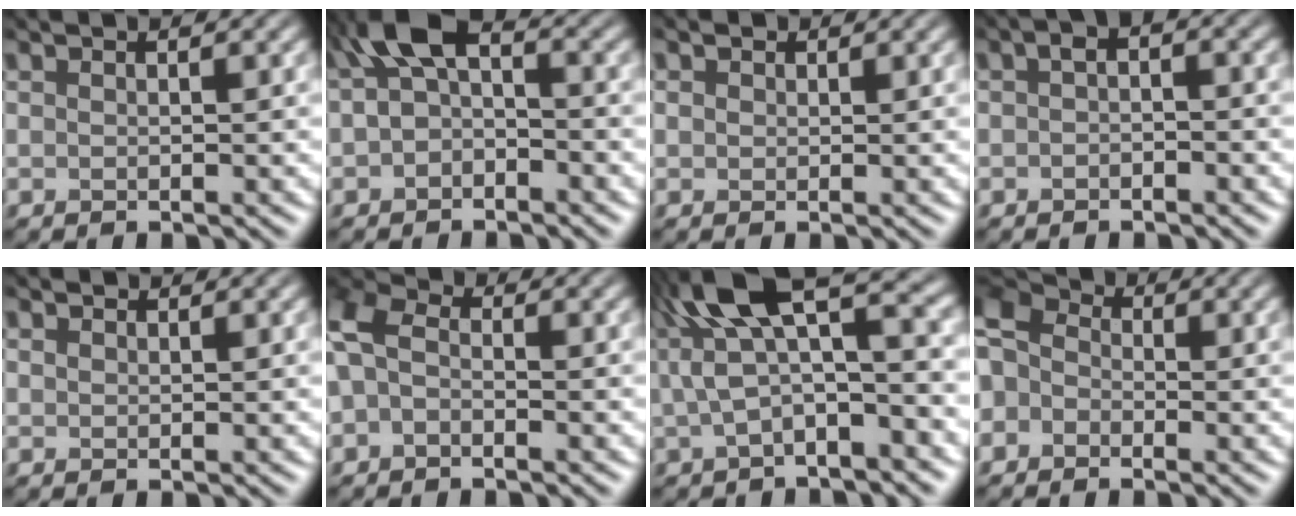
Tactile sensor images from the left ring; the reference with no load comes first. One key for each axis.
{"total": 5.3, "fx": -0.2, "fy": 3.5, "fz": 4.0, "tx": -0.072, "ty": 0.013, "tz": -0.012}
{"total": 0.7, "fx": 0.1, "fy": 0.7, "fz": -0.2, "tx": -0.005, "ty": -0.002, "tz": 0.010}
{"total": 2.0, "fx": -0.6, "fy": 1.2, "fz": 1.5, "tx": -0.029, "ty": 0.007, "tz": -0.009}
{"total": 0.5, "fx": 0.3, "fy": 0.4, "fz": -0.2, "tx": -0.001, "ty": 0.001, "tz": 0.015}
{"total": 5.8, "fx": -0.1, "fy": 4.4, "fz": 3.7, "tx": -0.093, "ty": 0.017, "tz": -0.012}
{"total": 9.4, "fx": 2.1, "fy": 4.0, "fz": 8.3, "tx": -0.180, "ty": 0.015, "tz": 0.039}
{"total": 6.3, "fx": -1.6, "fy": 5.3, "fz": 3.0, "tx": -0.073, "ty": 0.014, "tz": -0.047}